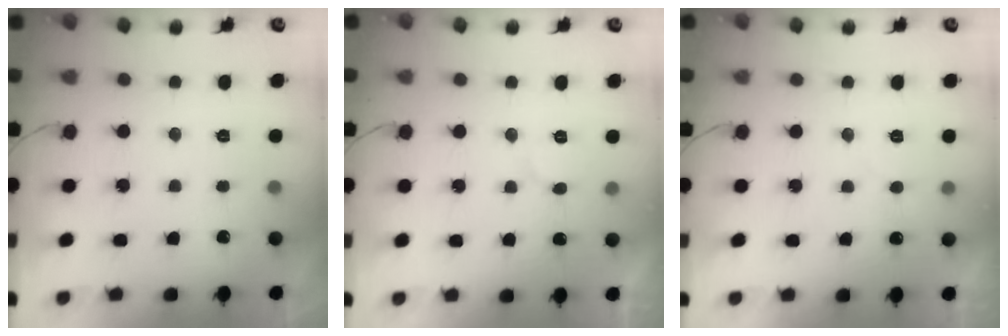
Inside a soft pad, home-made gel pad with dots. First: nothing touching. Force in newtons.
{"total": 4.9, "press": 4.9, "slide": 0.5}
{"total": 5.1, "press": 5.0, "slide": 0.5}